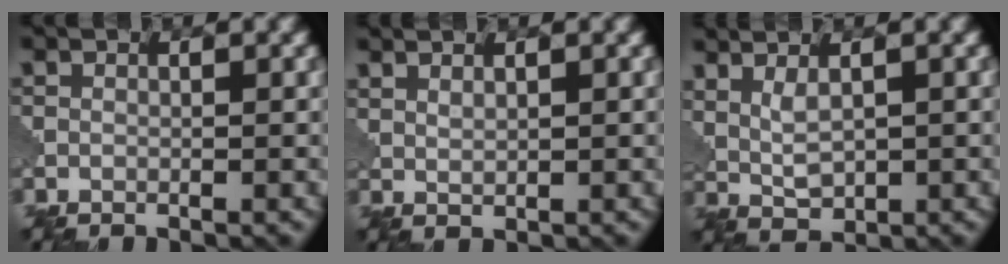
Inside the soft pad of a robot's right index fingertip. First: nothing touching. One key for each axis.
{"total": 1.3, "fx": 1.0, "fy": 0.3, "fz": 0.8, "tx": -0.020, "ty": -0.003, "tz": 0.024}
{"total": 2.7, "fx": 1.4, "fy": 0.9, "fz": 2.1, "tx": -0.048, "ty": -0.003, "tz": 0.035}